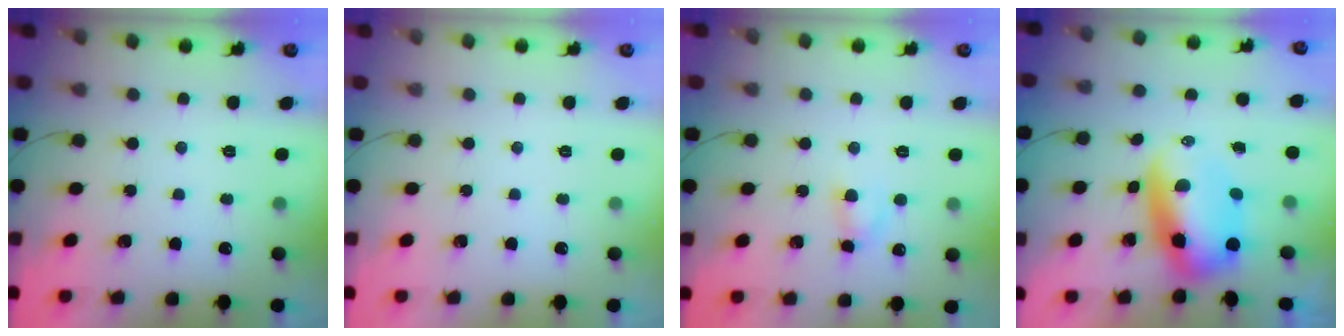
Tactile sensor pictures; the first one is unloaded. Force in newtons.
{"total": 0.0}
{"total": 3.0, "press": 2.8, "slide": 0.9}
{"total": 8.0, "press": 7.7, "slide": 2.0}